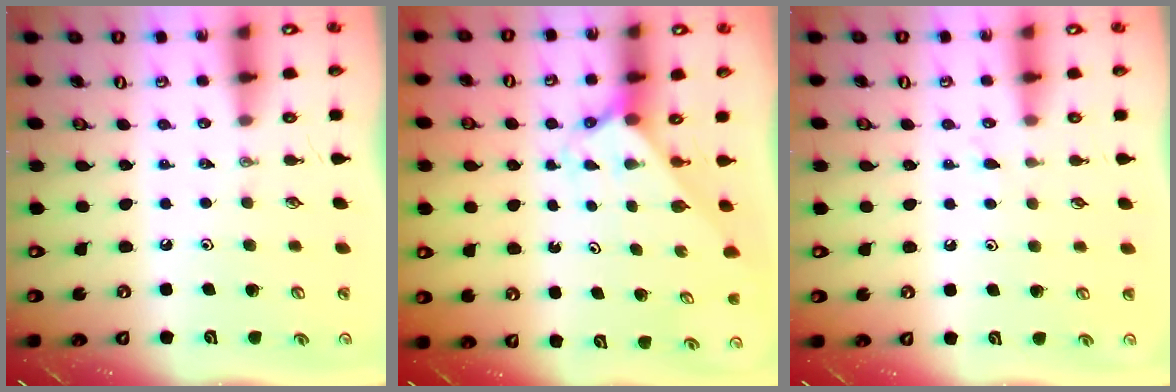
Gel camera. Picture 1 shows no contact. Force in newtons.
{"total": 2.1, "press": 2.1, "slide": 0.1}
{"total": 4.7, "press": 4.7, "slide": 0.6}